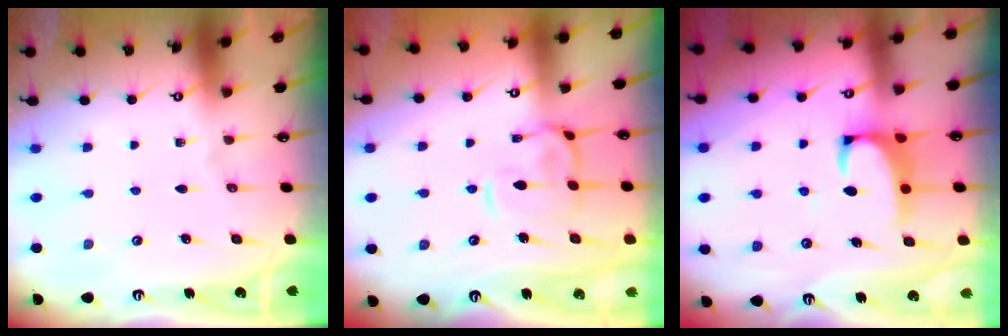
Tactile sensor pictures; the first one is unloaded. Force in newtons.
{"total": 5.2, "press": 5.0, "slide": 1.1}
{"total": 2.1, "press": 1.8, "slide": 0.9}